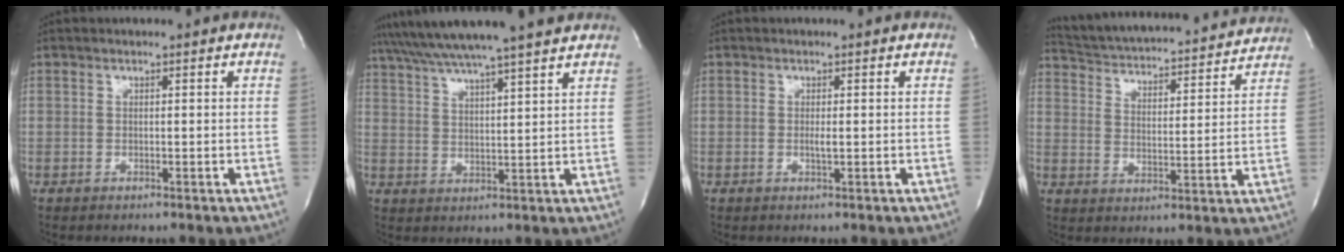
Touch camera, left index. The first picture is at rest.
{"total": 14.9, "force": [13.0, -0.8, 7.2], "torque": [-0.133, 0.024, 0.194]}
{"total": 0.9, "force": [-0.1, 0.1, 0.9], "torque": [-0.021, -0.004, -0.002]}
{"total": 21.1, "force": [20.0, 3.1, 6.1], "torque": [-0.104, -0.002, 0.276]}